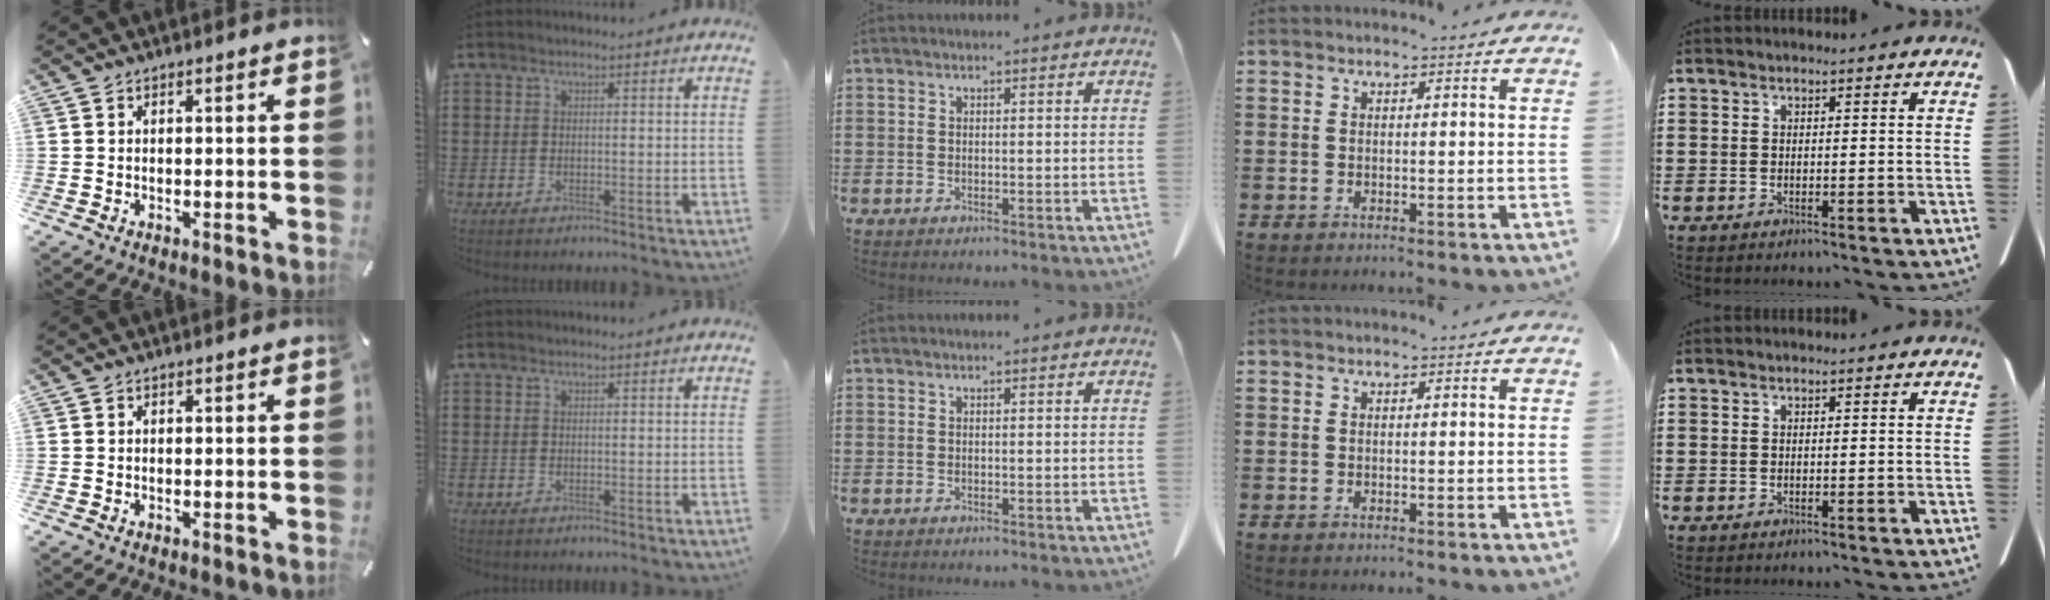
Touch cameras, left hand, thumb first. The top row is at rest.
{}